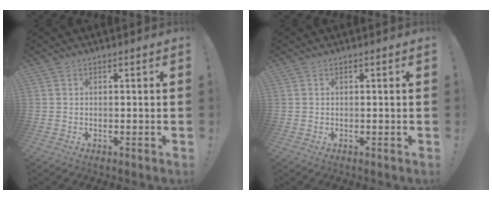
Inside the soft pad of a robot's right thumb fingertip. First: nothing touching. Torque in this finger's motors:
{"motor_torque": [-0.43, 0.12, 0.14, -0.09, 0.11]}